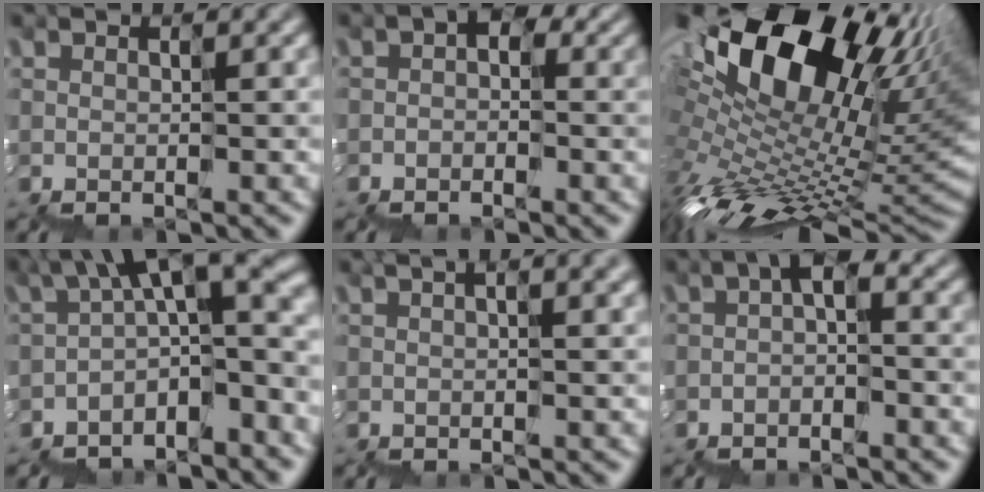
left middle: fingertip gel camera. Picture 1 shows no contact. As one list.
[{"total": 2.3, "force": [-0.3, 1.7, 1.6], "torque": [-0.026, 0.011, -0.007]}, {"total": 16.2, "force": [4.2, 9.2, 12.6], "torque": [-0.218, 0.010, 0.098]}, {"total": 7.7, "force": [-1.2, 3.0, 7.0], "torque": [-0.115, 0.025, -0.028]}, {"total": 5.5, "force": [1.5, 2.6, 4.6], "torque": [-0.040, 0.027, 0.017]}, {"total": 1.5, "force": [-0.7, 0.4, 1.3], "torque": [-0.035, 0.008, -0.017]}]